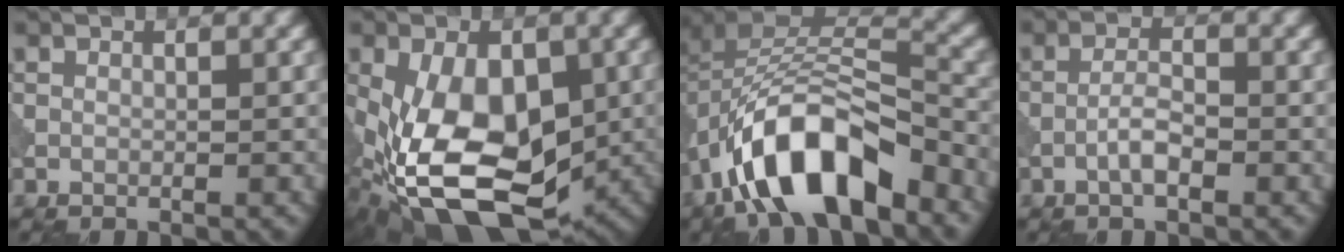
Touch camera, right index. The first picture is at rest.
{"total": 14.6, "force": [-3.6, 8.7, 11.2], "torque": [-0.204, -0.031, -0.046]}
{"total": 11.2, "force": [-6.1, 5.1, 7.9], "torque": [-0.132, 0.009, -0.112]}
{"total": 2.3, "force": [-1.1, 0.6, 1.9], "torque": [-0.038, 0.008, -0.026]}